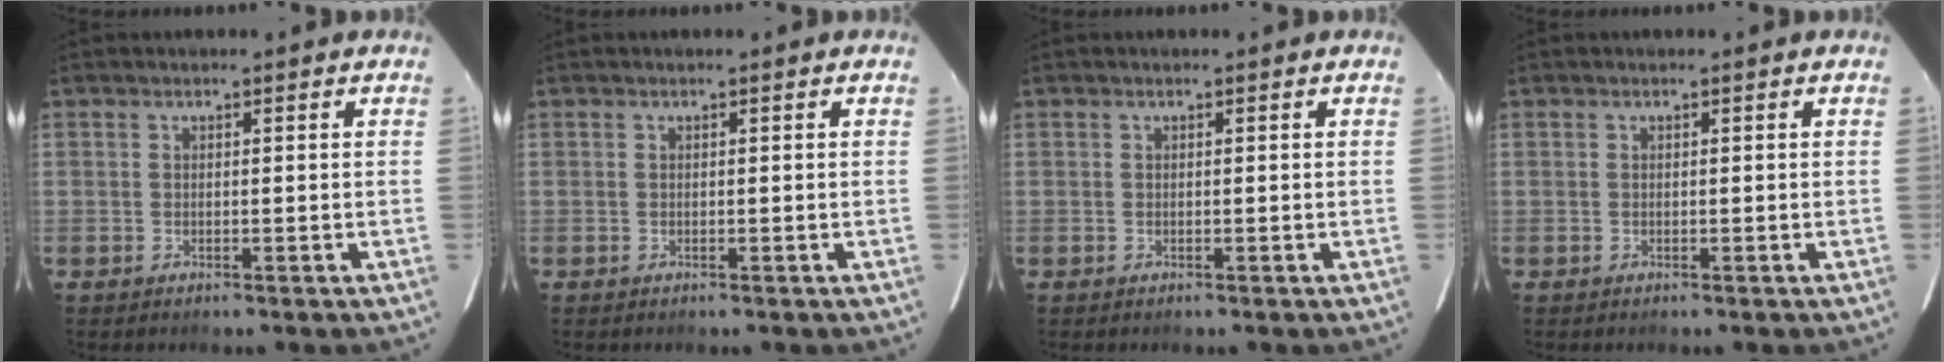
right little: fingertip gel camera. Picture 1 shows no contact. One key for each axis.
{"total": 0.0}
{"total": 0.0}
{"total": 0.0}